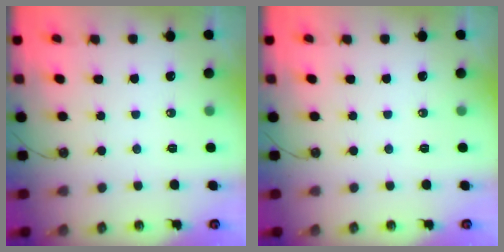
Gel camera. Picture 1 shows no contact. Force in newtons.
{"total": 0.0}